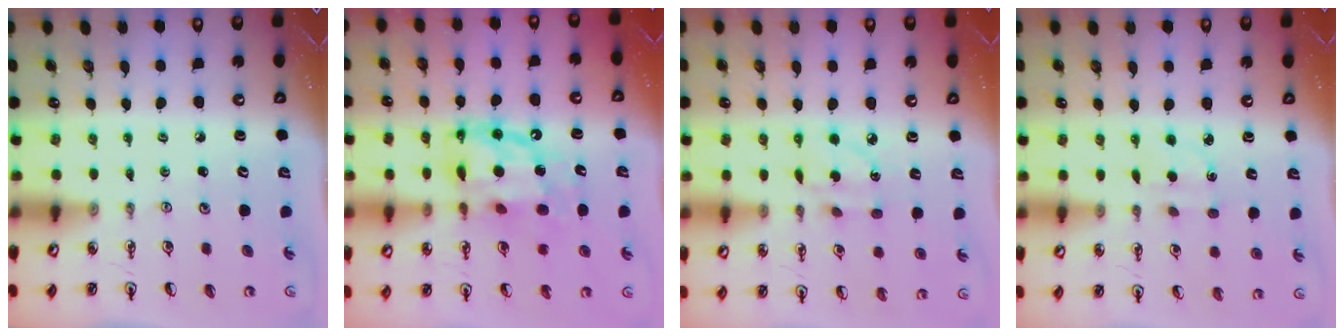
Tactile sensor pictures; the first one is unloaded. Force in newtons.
{"total": 12.8, "press": 12.7, "slide": 1.2}
{"total": 5.6, "press": 5.6, "slide": 0.4}
{"total": 2.0, "press": 1.9, "slide": 0.7}